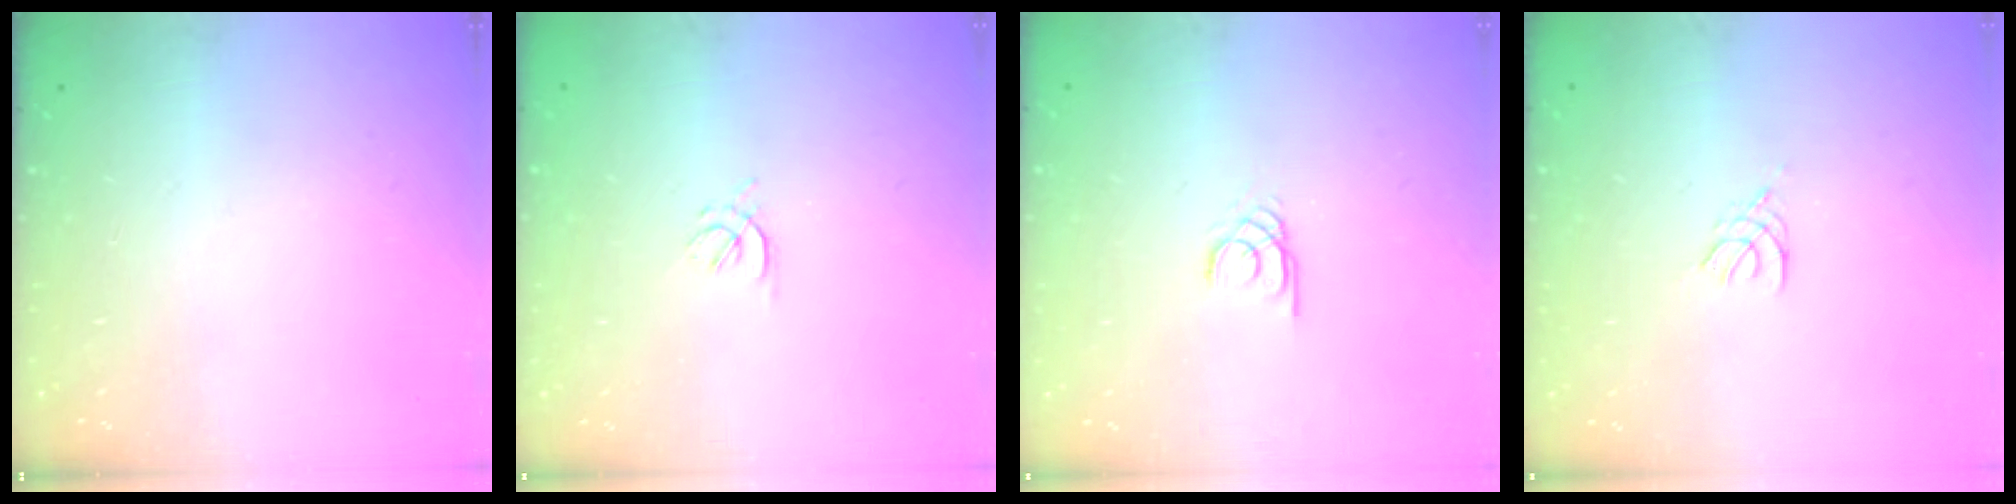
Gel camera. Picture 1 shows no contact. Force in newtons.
{"total": 1.7, "press": 1.6, "slide": 0.6}
{"total": 1.5, "press": 1.5, "slide": 0.1}
{"total": 2.0, "press": 1.9, "slide": 0.4}